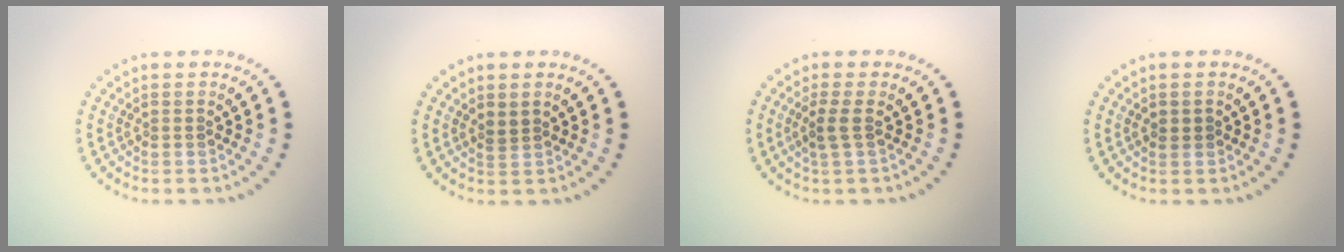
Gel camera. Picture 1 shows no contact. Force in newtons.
{"total": 0.8, "press": 0.5, "slide": 0.6}
{"total": 1.6, "press": 1.4, "slide": 0.9}
{"total": 1.0, "press": 1.0, "slide": 0.1}